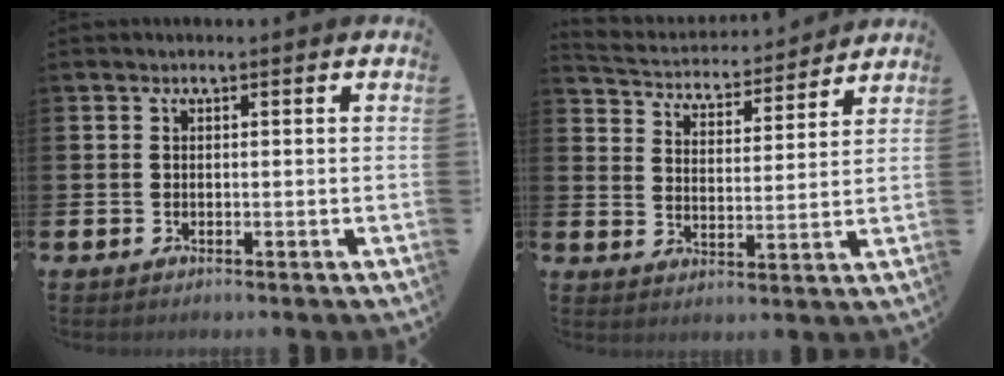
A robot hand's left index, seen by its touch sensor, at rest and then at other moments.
{"total": 4.2, "force": [4.0, 1.2, 0.2], "torque": [-0.034, -0.038, 0.065]}